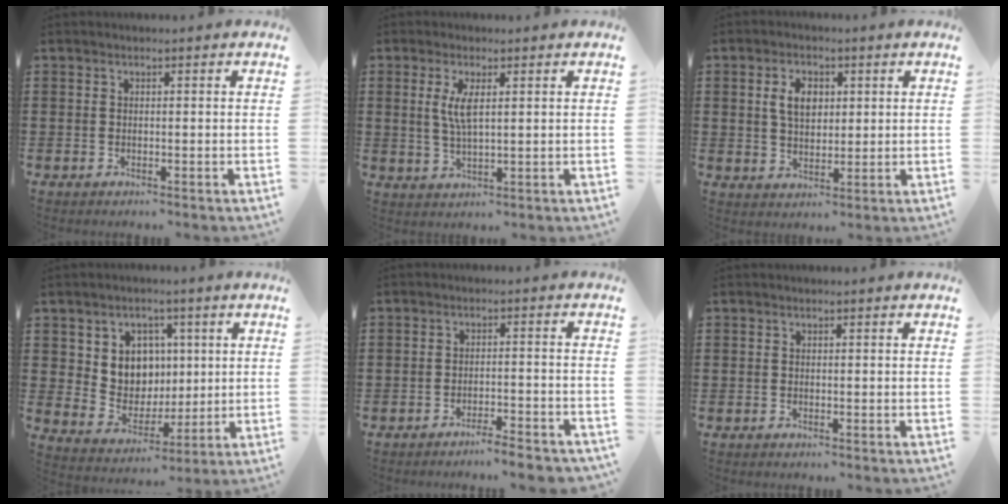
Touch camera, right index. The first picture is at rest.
{"total": 4.2, "force": [1.2, 1.1, 3.8], "torque": [-0.080, 0.003, 0.020]}
{"total": 4.9, "force": [1.3, 3.1, 3.6], "torque": [-0.072, 0.010, 0.019]}
{"total": 7.1, "force": [2.5, 6.4, 1.8], "torque": [-0.056, -0.007, 0.046]}
{"total": 3.5, "force": [-3.2, -0.3, 1.3], "torque": [-0.022, -0.004, -0.064]}
{"total": 0.0}